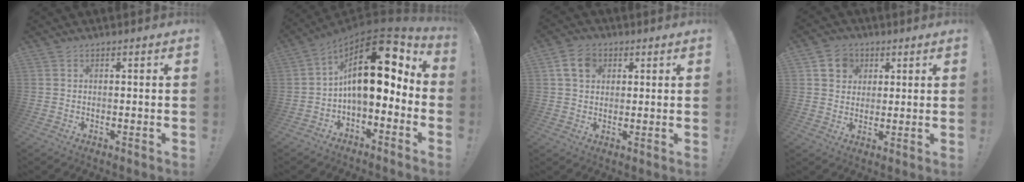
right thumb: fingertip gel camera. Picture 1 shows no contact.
{"total": 18.7, "force": [3.8, 8.4, 16.3], "torque": [-0.272, -0.020, 0.063]}
{"total": 7.7, "force": [3.1, 6.1, 3.4], "torque": [-0.049, -0.005, 0.062]}
{"total": 7.6, "force": [3.0, 6.6, 2.3], "torque": [-0.034, -0.009, 0.062]}